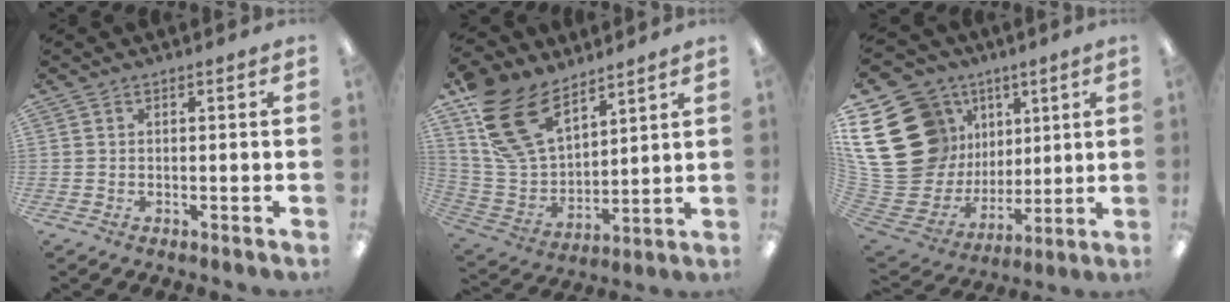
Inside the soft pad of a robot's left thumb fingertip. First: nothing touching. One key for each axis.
{"total": 17.8, "fx": 11.2, "fy": 10.2, "fz": 9.4, "tx": -0.220, "ty": -0.044, "tz": 0.214}
{"total": 27.5, "fx": 7.8, "fy": 22.3, "fz": 14.2, "tx": -0.281, "ty": -0.060, "tz": 0.195}